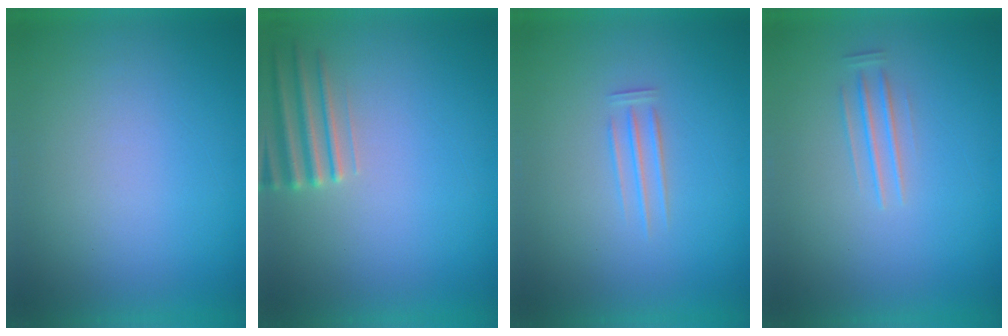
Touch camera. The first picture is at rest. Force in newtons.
{"total": 2.8}
{"total": 1.9}
{"total": 1.2}